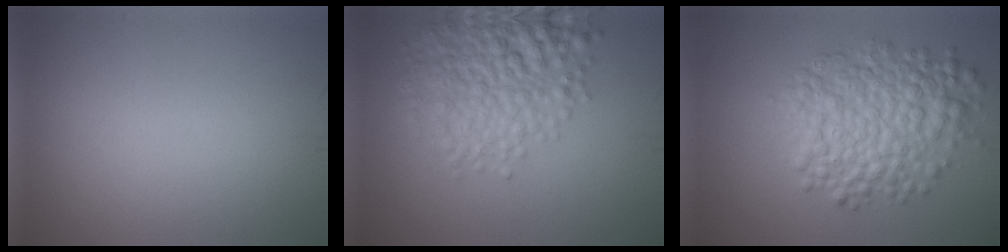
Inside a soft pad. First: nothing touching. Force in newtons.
{"total": 6.4, "press": 6.4, "slide": 0.2}
{"total": 7.2, "press": 7.2, "slide": 0.1}